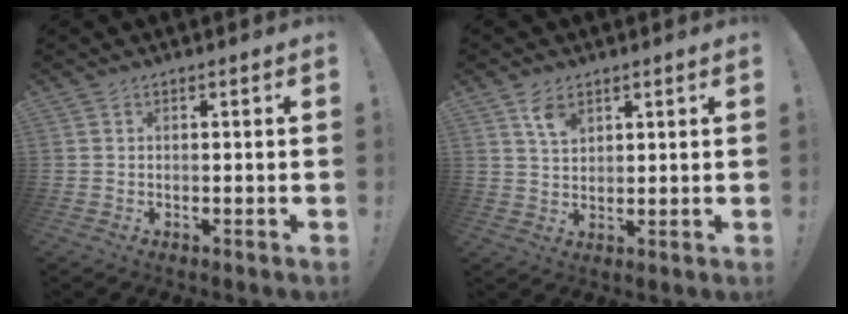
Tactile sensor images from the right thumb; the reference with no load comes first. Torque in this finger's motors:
{"motor_torque": [0.22, 1.45, -0.18, 0.17, 0.00]}